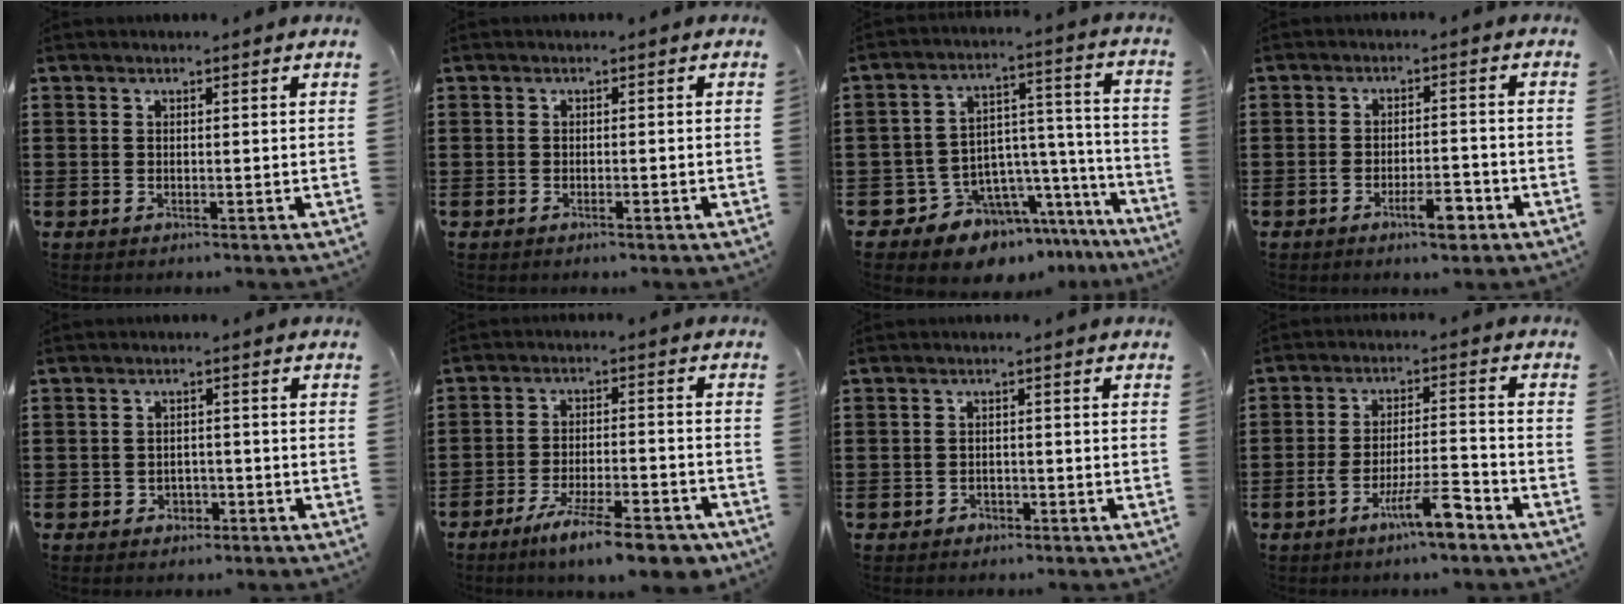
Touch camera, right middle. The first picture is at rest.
{"total": 0.6, "force": [-0.4, 0.1, 0.5], "torque": [-0.011, -0.003, -0.007]}
{"total": 9.3, "force": [-7.7, 4.9, 1.7], "torque": [-0.055, 0.007, -0.141]}
{"total": 4.9, "force": [-3.0, 1.5, 3.6], "torque": [-0.061, 0.007, -0.056]}
{"total": 1.7, "force": [-1.3, 1.1, 0.3], "torque": [-0.014, -0.002, -0.029]}
{"total": 9.9, "force": [-7.8, 1.3, 6.0], "torque": [-0.096, 0.011, -0.140]}
{"total": 1.3, "force": [-1.1, 0.7, 0.0], "torque": [-0.007, -0.001, -0.025]}
{"total": 8.5, "force": [-5.1, 1.8, 6.6], "torque": [-0.127, 0.003, -0.095]}